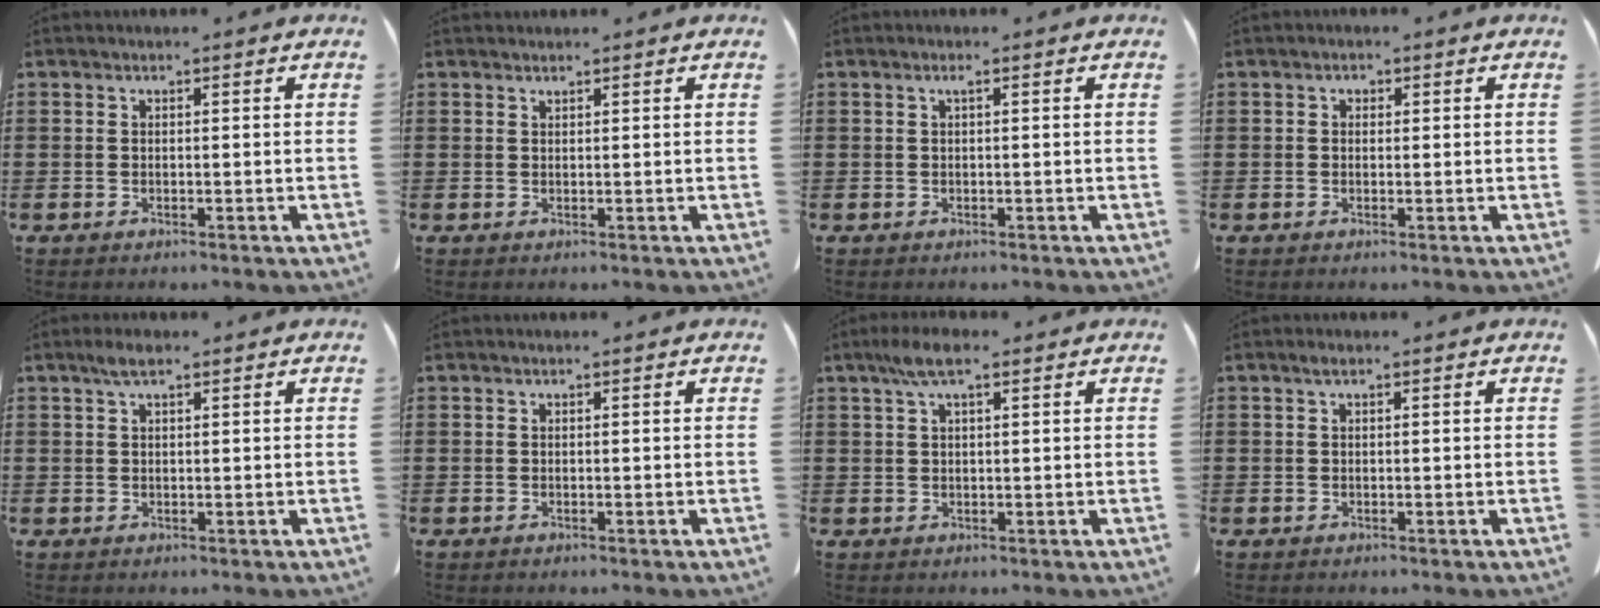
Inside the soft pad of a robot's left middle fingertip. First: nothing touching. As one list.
[{"total": 0.7, "force": [0.7, -0.1, 0.1], "torque": [-0.003, -0.004, 0.016]}, {"total": 0.8, "force": [0.2, -0.1, 0.7], "torque": [-0.013, -0.002, 0.004]}, {"total": 0.6, "force": [0.2, 0.5, 0.3], "torque": [-0.010, 0.001, 0.005]}, {"total": 1.6, "force": [1.0, 0.6, 1.2], "torque": [-0.028, 0.002, 0.018]}, {"total": 0.0}, {"total": 3.7, "force": [1.9, 1.1, 3.0], "torque": [-0.064, 0.004, 0.034]}, {"total": 0.6, "force": [0.2, 0.3, 0.4], "torque": [-0.011, 0.001, 0.006]}]